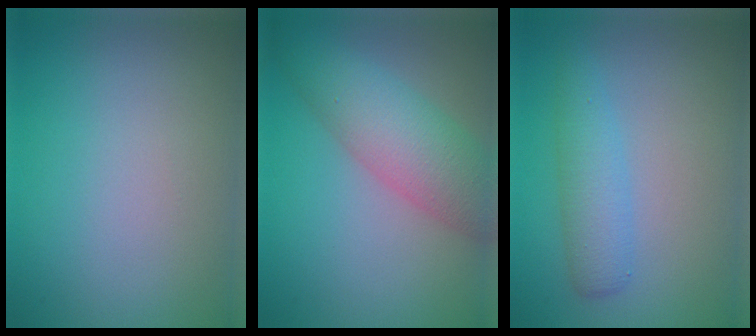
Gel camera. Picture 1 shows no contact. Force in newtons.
{"total": 6.6, "press": 6.6, "slide": 0.2}
{"total": 2.9, "press": 2.9, "slide": 0.1}